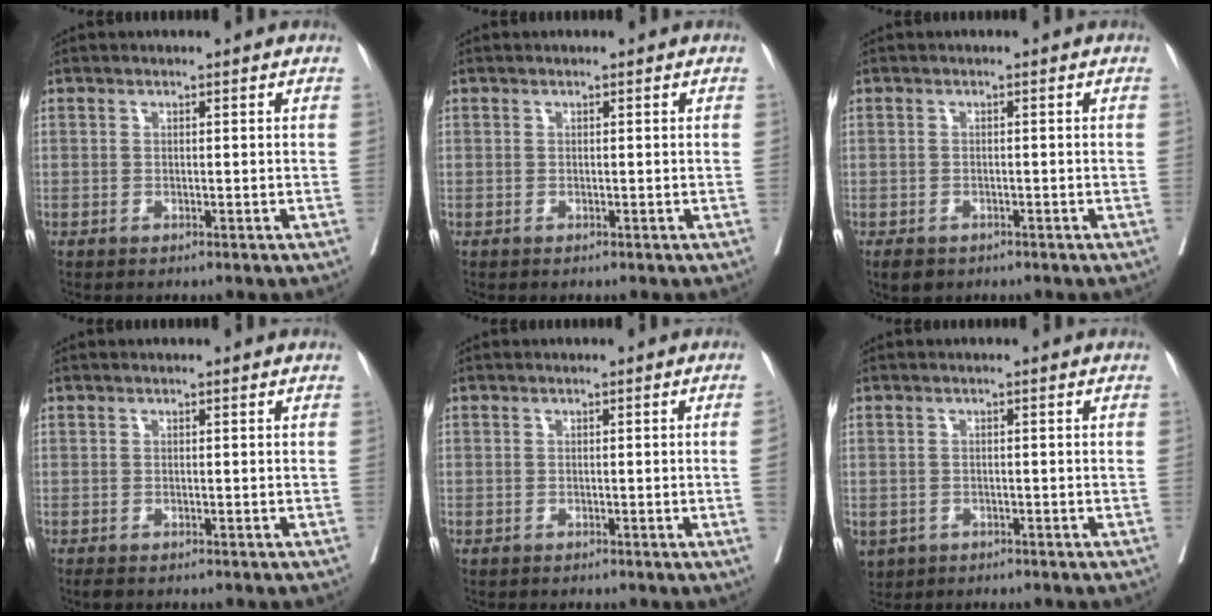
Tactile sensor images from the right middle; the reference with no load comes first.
{"total": 0.0}
{"total": 3.2, "force": [-2.3, 1.9, 1.2], "torque": [-0.017, -0.003, -0.032]}
{"total": 0.8, "force": [-0.7, 0.2, 0.4], "torque": [-0.009, -0.004, -0.012]}
{"total": 1.3, "force": [-0.2, -0.3, 1.2], "torque": [-0.014, 0.003, -0.002]}
{"total": 5.0, "force": [-2.5, 4.1, 1.5], "torque": [-0.038, -0.002, -0.034]}